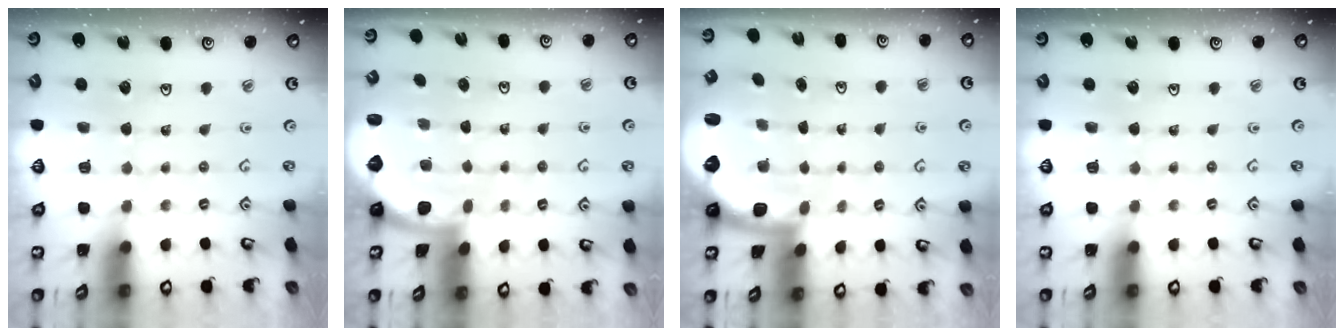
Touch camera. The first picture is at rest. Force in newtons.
{"total": 1.6, "press": 1.6, "slide": 0.1}
{"total": 2.1, "press": 2.0, "slide": 0.8}
{"total": 0.0}